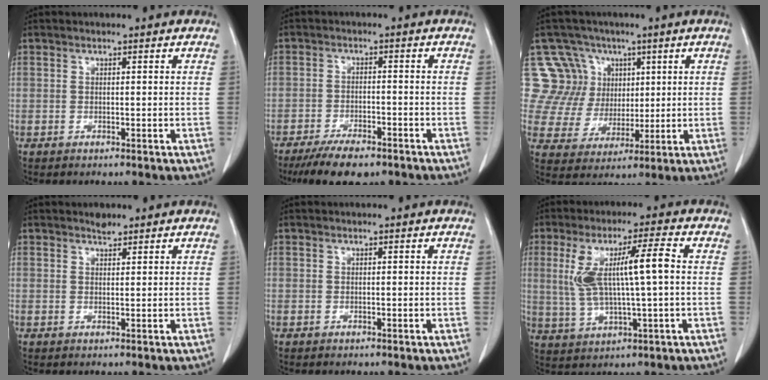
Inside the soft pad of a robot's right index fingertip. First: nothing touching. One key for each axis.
{"total": 8.5, "fx": -6.5, "fy": 2.6, "fz": 4.7, "tx": -0.074, "ty": -0.011, "tz": -0.103}
{"total": 15.5, "fx": 5.7, "fy": 14.2, "fz": 2.4, "tx": -0.077, "ty": 0.070, "tz": 0.128}
{"total": 1.2, "fx": 1.1, "fy": 0.4, "fz": 0.3, "tx": -0.011, "ty": 0.000, "tz": 0.019}
{"total": 0.0}
{"total": 10.3, "fx": 1.4, "fy": 1.3, "fz": 10.1, "tx": -0.206, "ty": 0.016, "tz": 0.033}